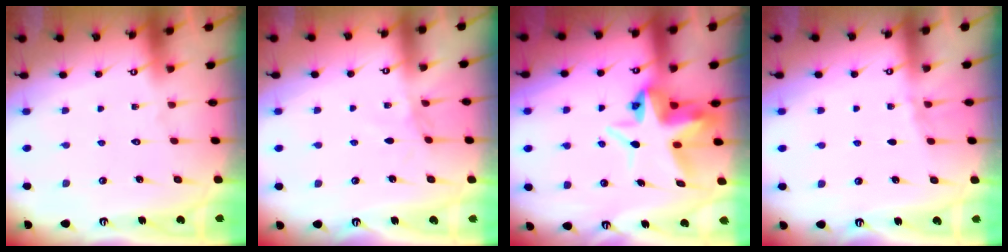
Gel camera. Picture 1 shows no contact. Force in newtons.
{"total": 2.7, "press": 2.7, "slide": 0.4}
{"total": 8.0, "press": 7.8, "slide": 1.8}
{"total": 1.8, "press": 1.8, "slide": 0.3}